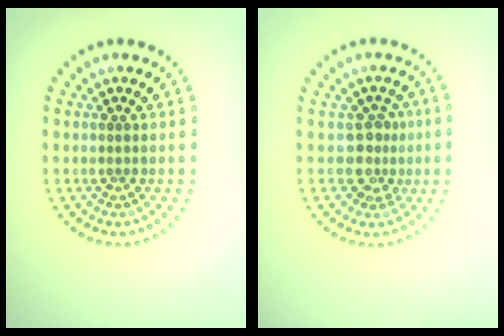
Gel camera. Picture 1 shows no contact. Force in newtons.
{"total": 2.5, "press": 2.0, "slide": 1.6}